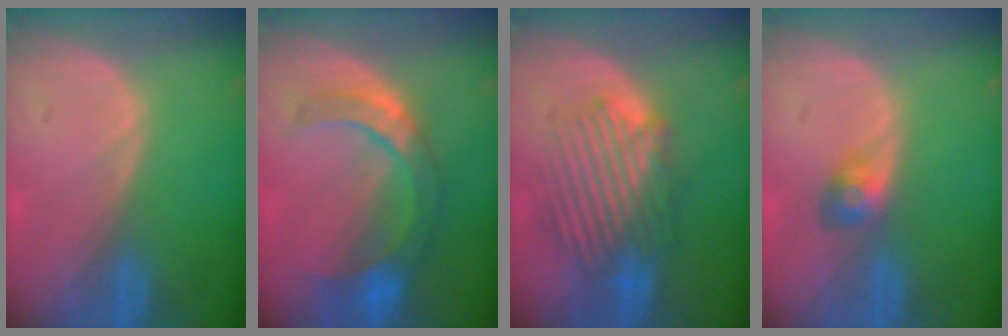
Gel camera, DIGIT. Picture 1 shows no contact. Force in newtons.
{"total": 8.0, "press": 7.5, "slide": 2.8}
{"total": 8.5, "press": 8.1, "slide": 2.6}
{"total": 3.0, "press": 2.6, "slide": 1.4}